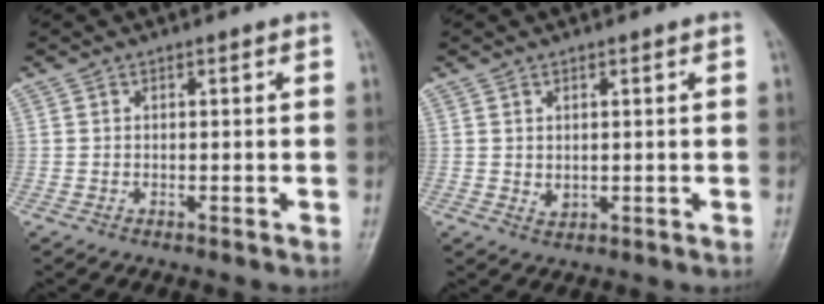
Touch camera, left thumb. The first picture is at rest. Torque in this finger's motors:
{"motor_torque": [-0.06, -0.06, 0.04, -0.01, 0.00]}